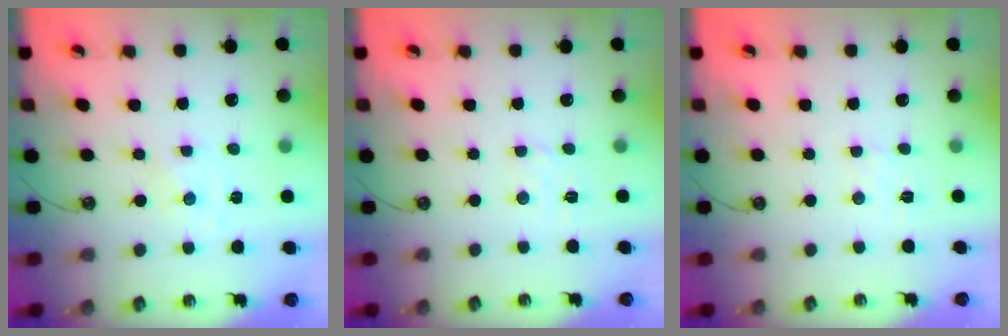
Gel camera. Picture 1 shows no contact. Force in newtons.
{"total": 2.1, "press": 2.1, "slide": 0.5}
{"total": 2.6, "press": 2.6, "slide": 0.4}